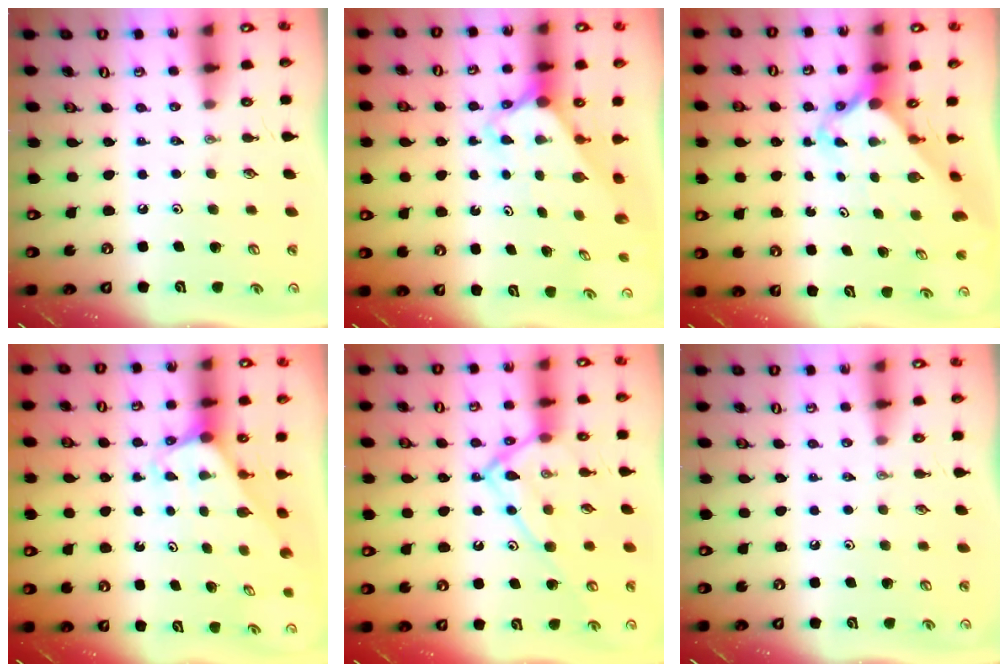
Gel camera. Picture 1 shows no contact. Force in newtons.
{"total": 2.5, "press": 2.5, "slide": 0.2}
{"total": 2.7, "press": 2.7, "slide": 0.2}
{"total": 2.1, "press": 2.1, "slide": 0.1}
{"total": 14.9, "press": 14.8, "slide": 0.9}
{"total": 0.0}